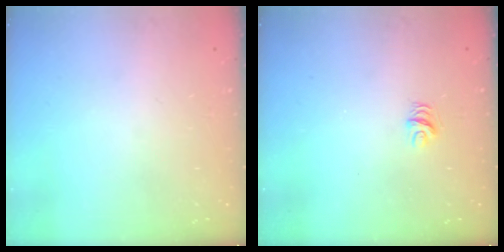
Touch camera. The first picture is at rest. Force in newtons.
{"total": 4.8, "press": 4.8, "slide": 0.4}